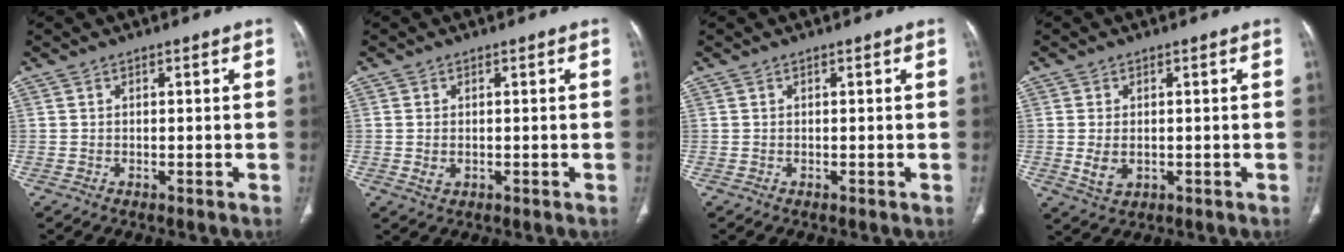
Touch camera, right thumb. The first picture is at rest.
{"total": 1.8, "force": [-0.2, 1.2, 1.4], "torque": [-0.030, -0.002, -0.001]}
{"total": 0.0}
{"total": 3.9, "force": [-0.4, 2.6, 2.9], "torque": [-0.057, -0.008, 0.002]}